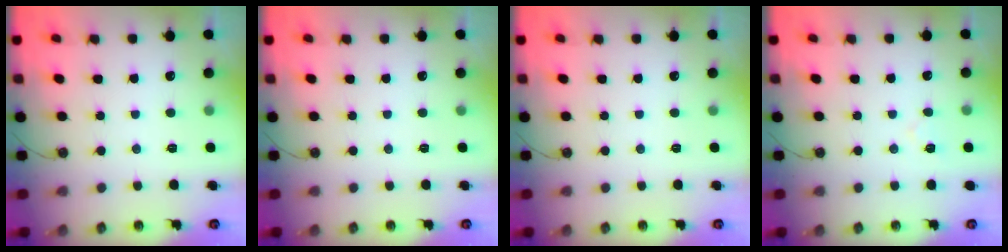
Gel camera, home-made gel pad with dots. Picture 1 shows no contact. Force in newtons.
{"total": 0.0}
{"total": 0.0}
{"total": 4.7, "press": 4.2, "slide": 1.9}